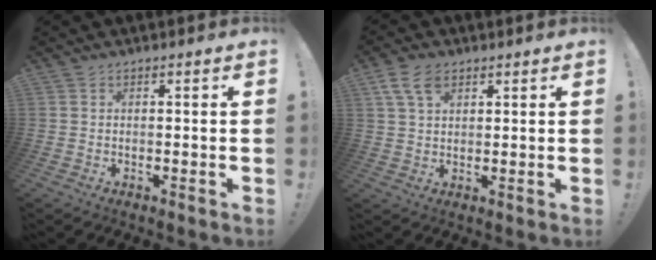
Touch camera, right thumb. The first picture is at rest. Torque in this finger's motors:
{"motor_torque": [-0.44, 0.44, 0.21, -0.14, 0.09]}